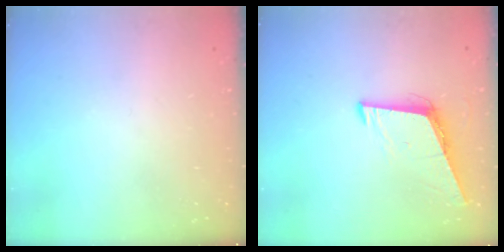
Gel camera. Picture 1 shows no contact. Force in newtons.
{"total": 9.0, "press": 8.4, "slide": 3.1}